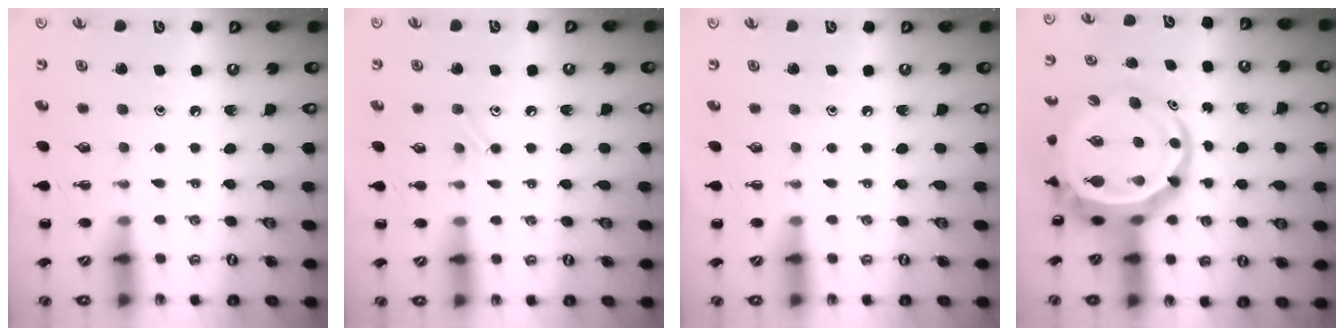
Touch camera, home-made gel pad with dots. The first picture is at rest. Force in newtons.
{"total": 6.2, "press": 6.1, "slide": 0.9}
{"total": 0.0}
{"total": 8.5, "press": 8.2, "slide": 2.2}